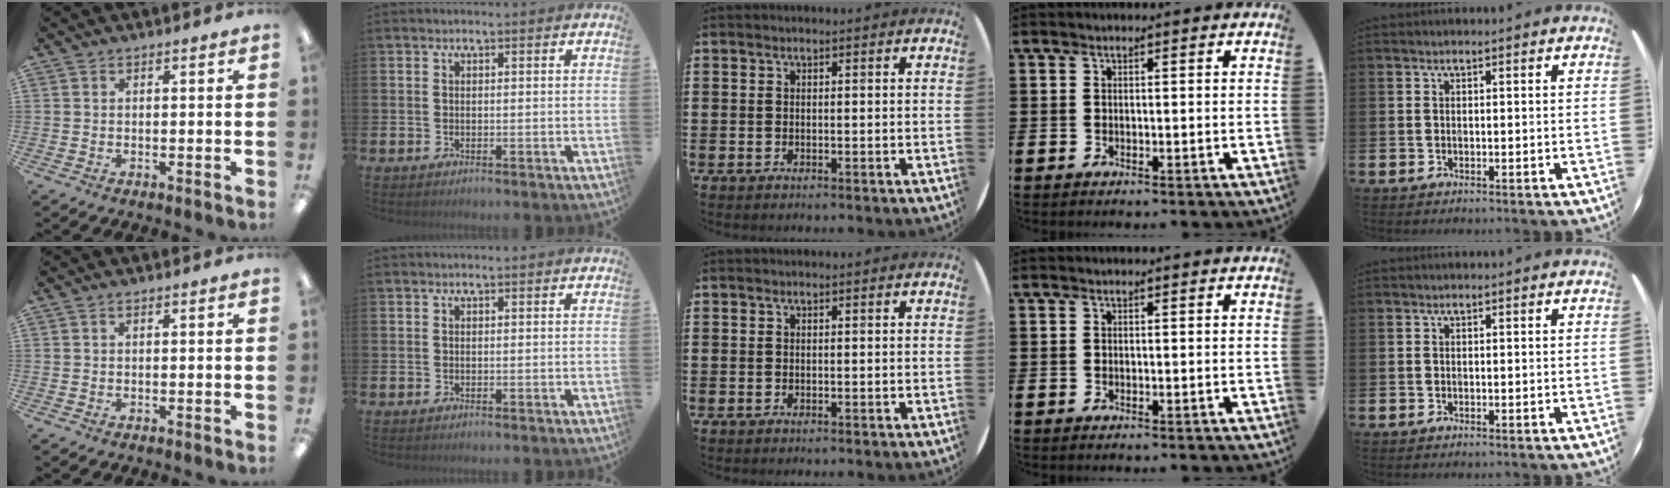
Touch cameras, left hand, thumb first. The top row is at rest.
{}